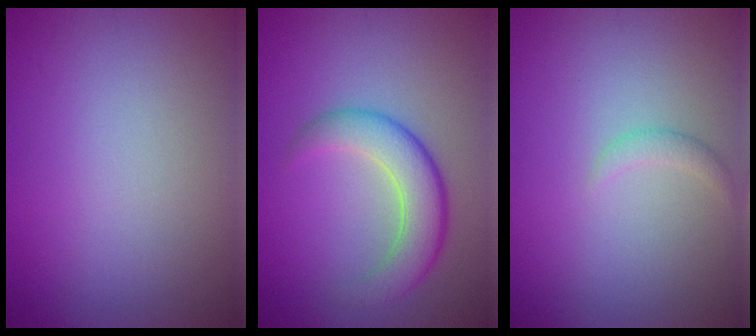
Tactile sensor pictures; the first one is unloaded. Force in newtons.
{"total": 4.9, "press": 4.9, "slide": 0.2}
{"total": 1.0, "press": 1.0, "slide": 0.1}